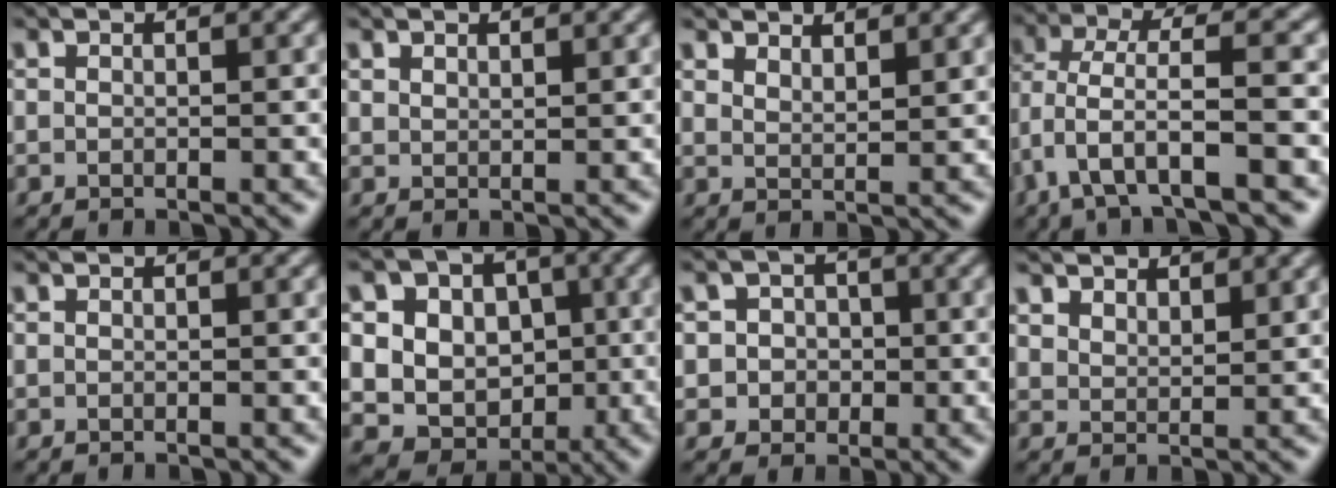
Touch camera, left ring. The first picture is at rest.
{"total": 1.1, "force": [1.0, 0.4, 0.2], "torque": [-0.005, 0.000, 0.021]}
{"total": 2.7, "force": [2.5, 0.5, 0.9], "torque": [-0.011, 0.001, 0.042]}
{"total": 6.4, "force": [-2.9, 1.7, 5.5], "torque": [-0.109, 0.005, -0.058]}
{"total": 0.0}
{"total": 12.2, "force": [2.1, 10.9, 5.0], "torque": [-0.107, 0.038, 0.030]}
{"total": 3.4, "force": [-0.1, 3.3, 0.8], "torque": [0.003, 0.012, -0.011]}
{"total": 3.2, "force": [2.9, 1.2, 0.7], "torque": [-0.024, -0.005, 0.057]}